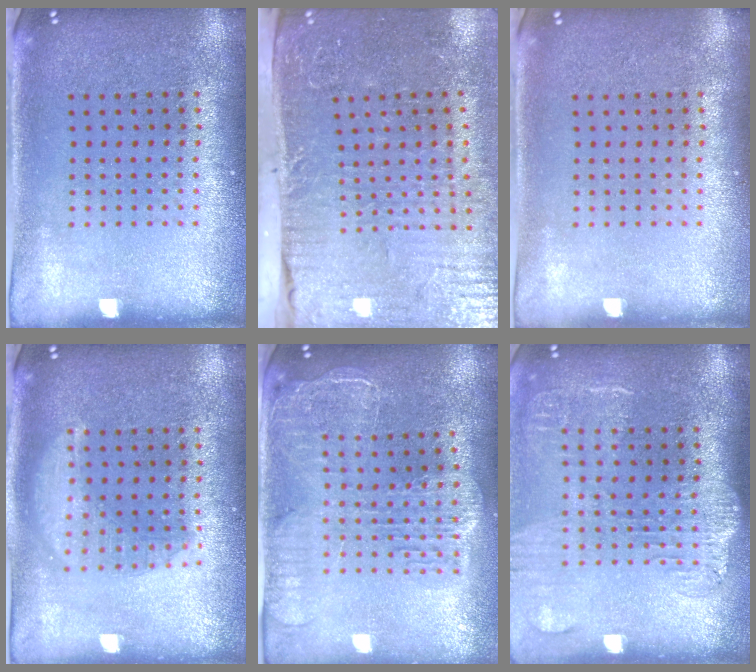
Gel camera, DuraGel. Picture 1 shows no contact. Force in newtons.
{"total": 4.7, "press": 4.2, "slide": 2.3}
{"total": 0.0}
{"total": 1.4, "press": 1.4, "slide": 0.1}
{"total": 2.3, "press": 2.0, "slide": 1.1}
{"total": 1.9, "press": 1.6, "slide": 1.1}